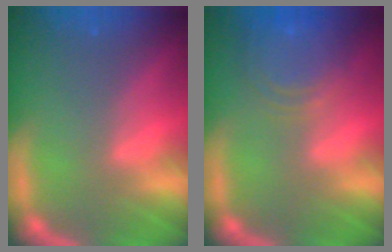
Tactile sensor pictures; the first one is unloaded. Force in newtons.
{"total": 6.9}